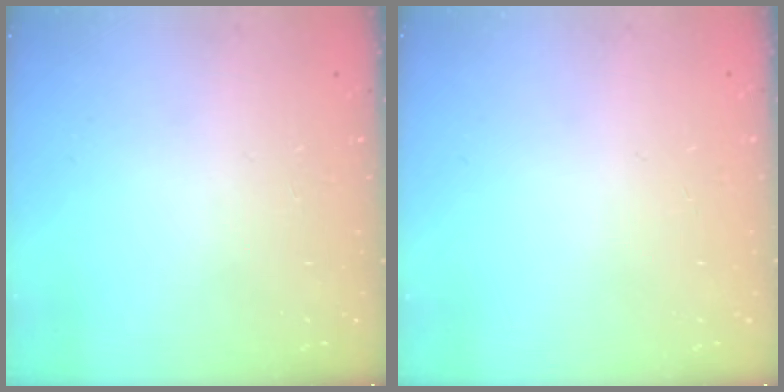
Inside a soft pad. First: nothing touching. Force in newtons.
{"total": 0.0}